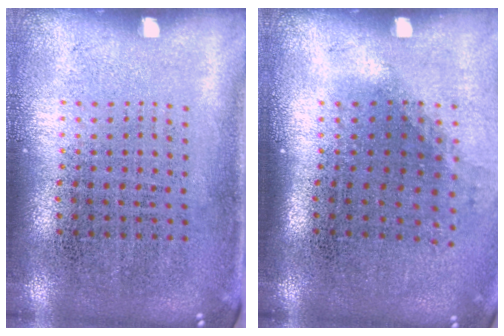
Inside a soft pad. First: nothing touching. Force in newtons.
{"total": 1.2, "press": 0.9, "slide": 0.9}